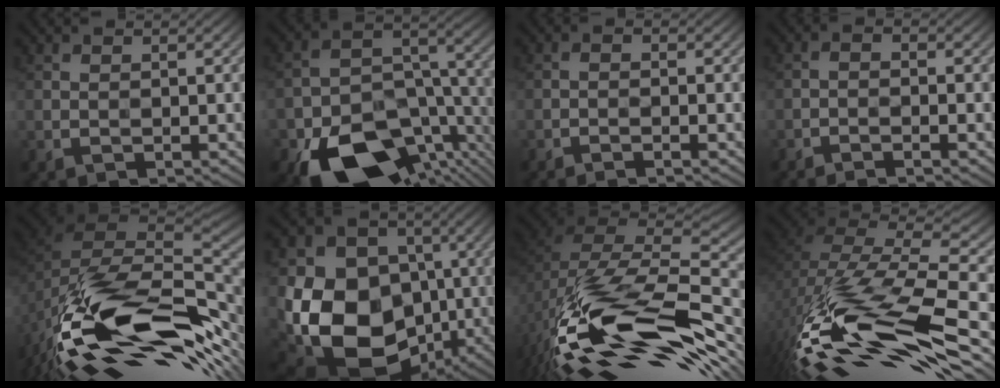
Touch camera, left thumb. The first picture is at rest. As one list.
[{"total": 17.8, "force": [-9.8, 10.4, 10.7], "torque": [-0.195, -0.052, -0.144]}, {"total": 1.7, "force": [-1.1, 0.2, 1.3], "torque": [-0.017, 0.007, -0.029]}, {"total": 2.4, "force": [-1.6, 0.3, 1.8], "torque": [-0.028, 0.006, -0.039]}, {"total": 17.6, "force": [-6.9, 8.8, 13.6], "torque": [-0.278, -0.030, -0.115]}, {"total": 18.2, "force": [-3.5, 14.7, 10.2], "torque": [-0.204, -0.036, -0.074]}, {"total": 17.9, "force": [-8.7, 9.0, 12.8], "torque": [-0.266, -0.027, -0.141]}, {"total": 18.3, "force": [-8.6, 7.6, 14.3], "torque": [-0.318, -0.022, -0.149]}]